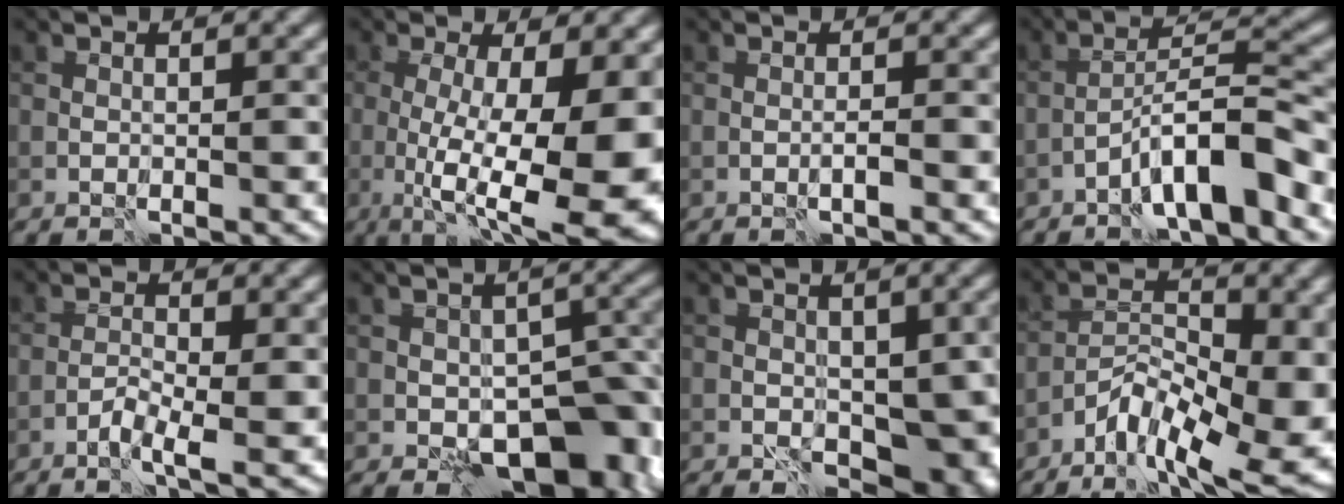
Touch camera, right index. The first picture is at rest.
{"total": 13.8, "force": [-1.5, 4.2, 13.0], "torque": [-0.174, -0.008, -0.014]}
{"total": 0.7, "force": [-0.3, 0.0, 0.6], "torque": [-0.009, 0.003, -0.008]}
{"total": 5.9, "force": [-3.6, 1.1, 4.6], "torque": [-0.072, 0.023, -0.062]}
{"total": 2.4, "force": [-1.1, 0.5, 2.1], "torque": [-0.041, 0.003, -0.027]}
{"total": 9.5, "force": [-3.1, 5.5, 7.1], "torque": [-0.084, -0.006, -0.039]}
{"total": 6.2, "force": [-1.0, 4.1, 4.4], "torque": [-0.051, -0.015, -0.006]}
{"total": 10.3, "force": [-5.3, 4.3, 7.7], "torque": [-0.114, -0.012, -0.090]}